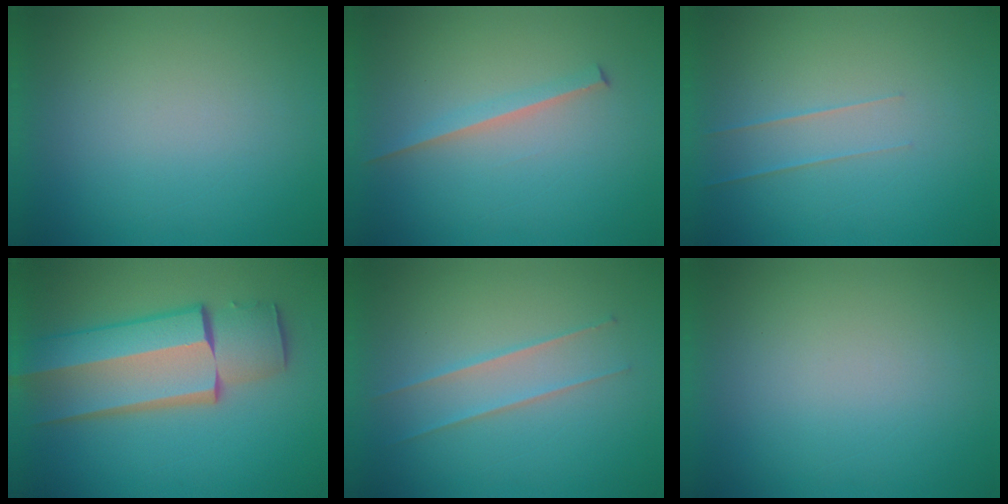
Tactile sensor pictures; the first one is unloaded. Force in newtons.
{"total": 1.8}
{"total": 1.7}
{"total": 8.4}
{"total": 1.9}
{"total": 0.0}